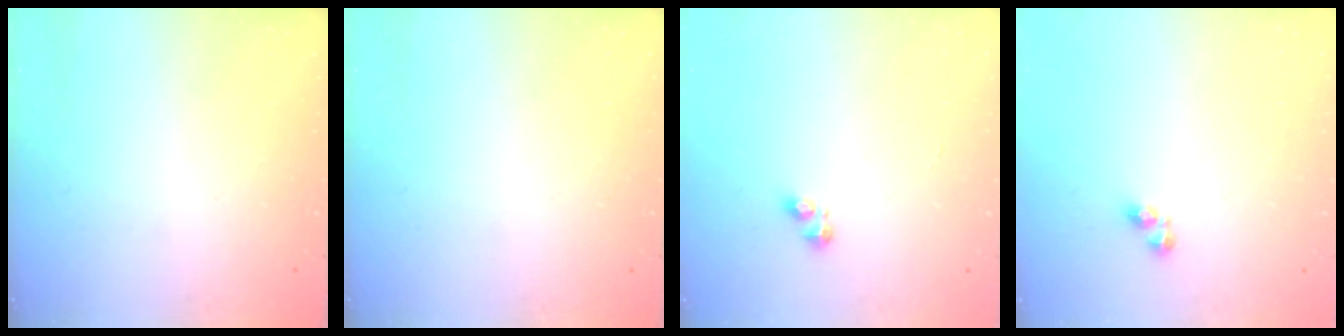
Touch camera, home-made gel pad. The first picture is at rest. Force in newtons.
{"total": 0.0}
{"total": 2.5, "press": 2.5, "slide": 0.3}
{"total": 4.2, "press": 4.1, "slide": 0.6}